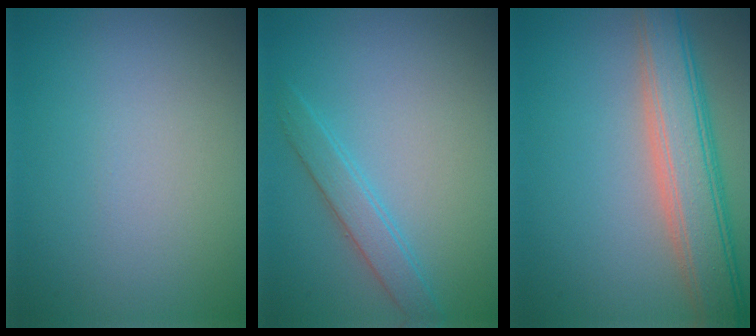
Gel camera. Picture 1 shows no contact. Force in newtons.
{"total": 2.2, "press": 2.1, "slide": 0.2}
{"total": 6.3, "press": 6.3, "slide": 0.4}